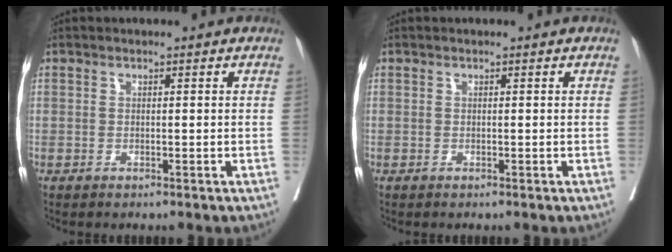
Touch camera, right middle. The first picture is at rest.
{"total": 0.0}